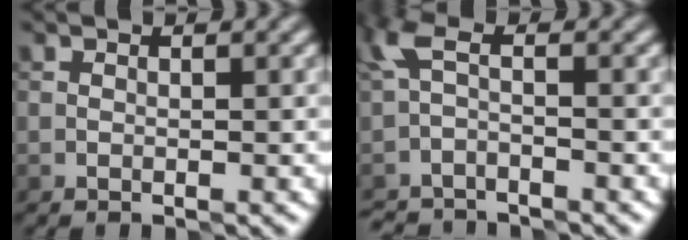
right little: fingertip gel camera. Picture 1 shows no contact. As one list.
[{"total": 3.9, "force": [-3.1, 1.1, 2.0], "torque": [-0.051, -0.015, -0.063]}]